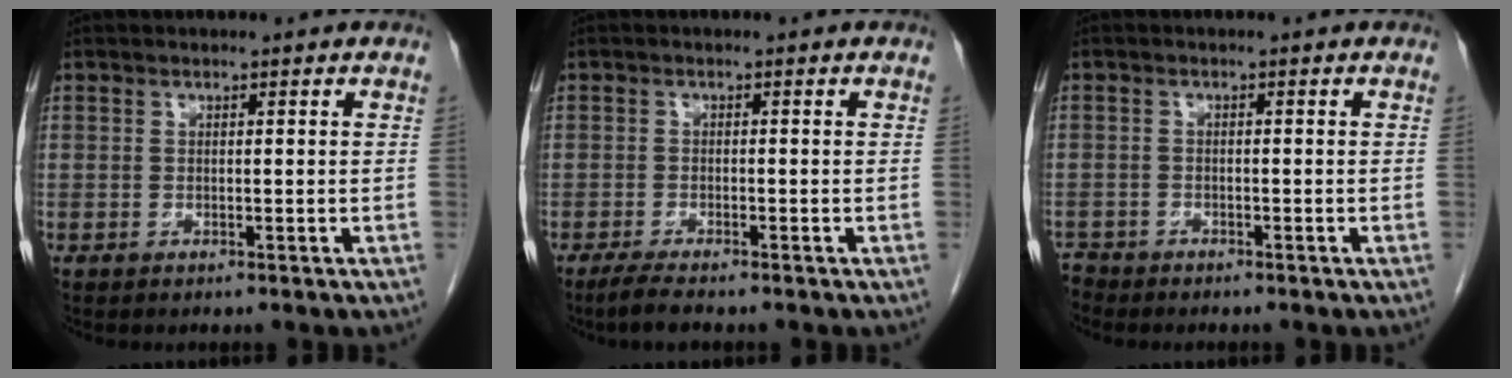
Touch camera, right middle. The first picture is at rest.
{"total": 3.1, "force": [-2.5, 0.2, 1.8], "torque": [-0.041, -0.008, -0.045]}
{"total": 2.0, "force": [-1.9, 0.4, -0.2], "torque": [0.003, -0.004, -0.037]}